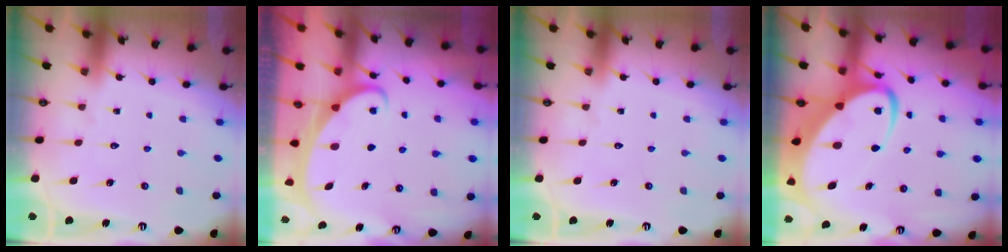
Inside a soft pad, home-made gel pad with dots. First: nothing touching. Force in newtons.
{"total": 2.3, "press": 2.2, "slide": 0.3}
{"total": 0.0}
{"total": 9.7, "press": 9.6, "slide": 1.1}